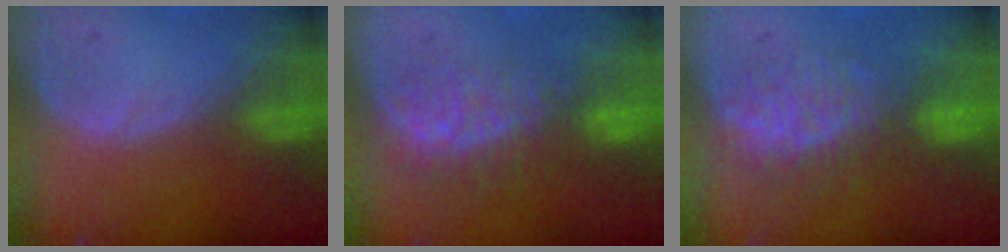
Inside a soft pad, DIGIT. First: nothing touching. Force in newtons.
{"total": 7.6, "press": 7.3, "slide": 2.3}
{"total": 7.5, "press": 7.2, "slide": 2.3}